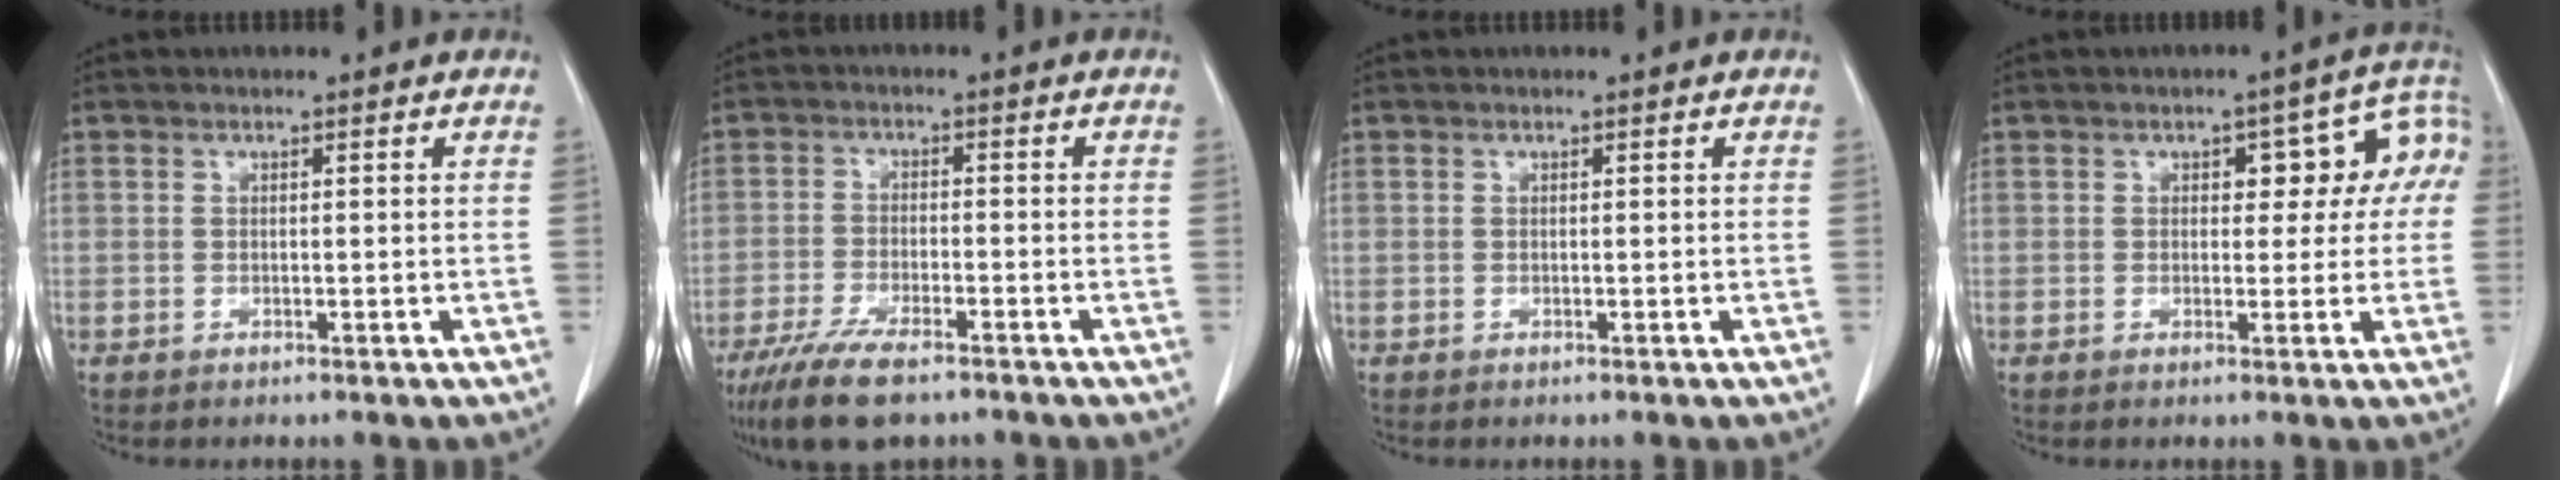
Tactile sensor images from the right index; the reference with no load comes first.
{"total": 9.9, "force": [-7.3, 2.5, 6.2], "torque": [-0.109, -0.020, -0.121]}
{"total": 0.0}
{"total": 7.5, "force": [1.5, 4.1, 6.1], "torque": [-0.058, 0.043, 0.017]}